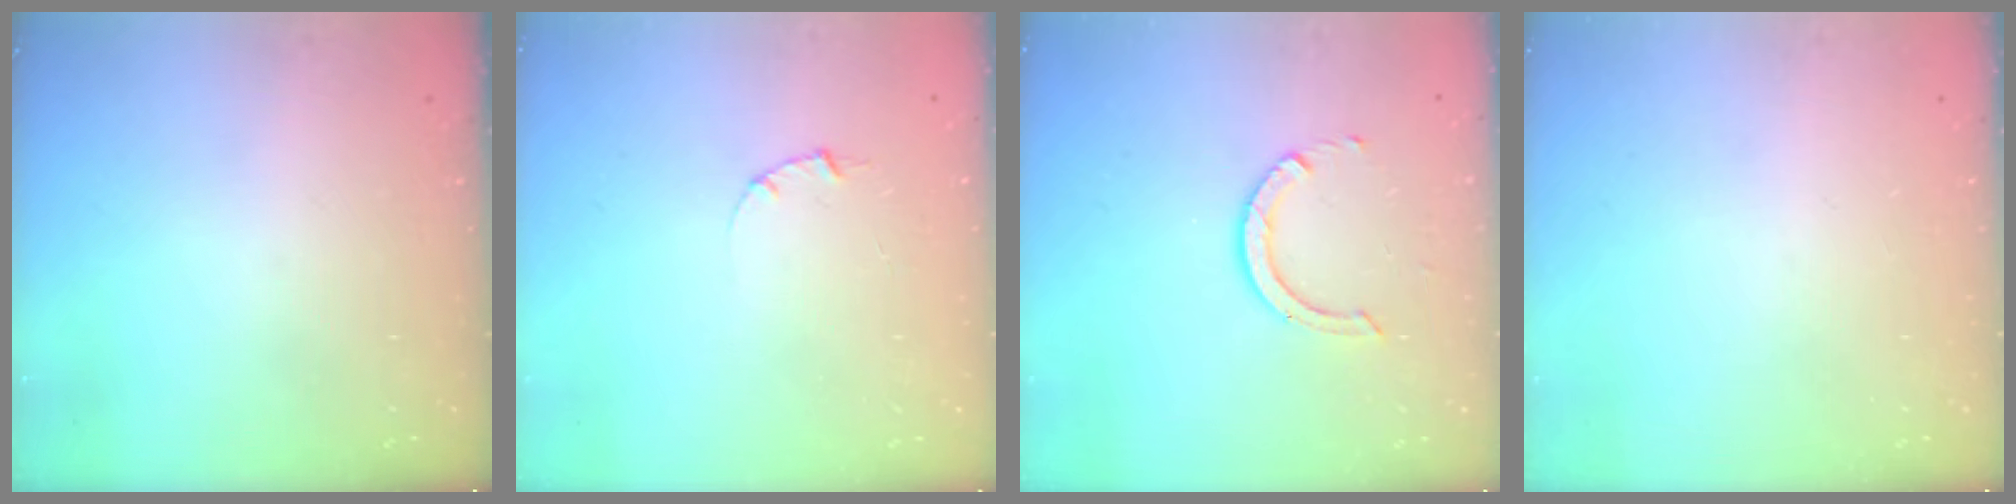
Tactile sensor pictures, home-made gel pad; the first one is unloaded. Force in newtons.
{"total": 1.0, "press": 1.0, "slide": 0.3}
{"total": 6.3, "press": 6.3, "slide": 0.4}
{"total": 0.0}